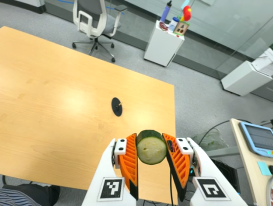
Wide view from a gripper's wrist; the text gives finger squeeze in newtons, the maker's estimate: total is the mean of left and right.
{"total": 11.3, "left": 11.6, "right": 11.0}